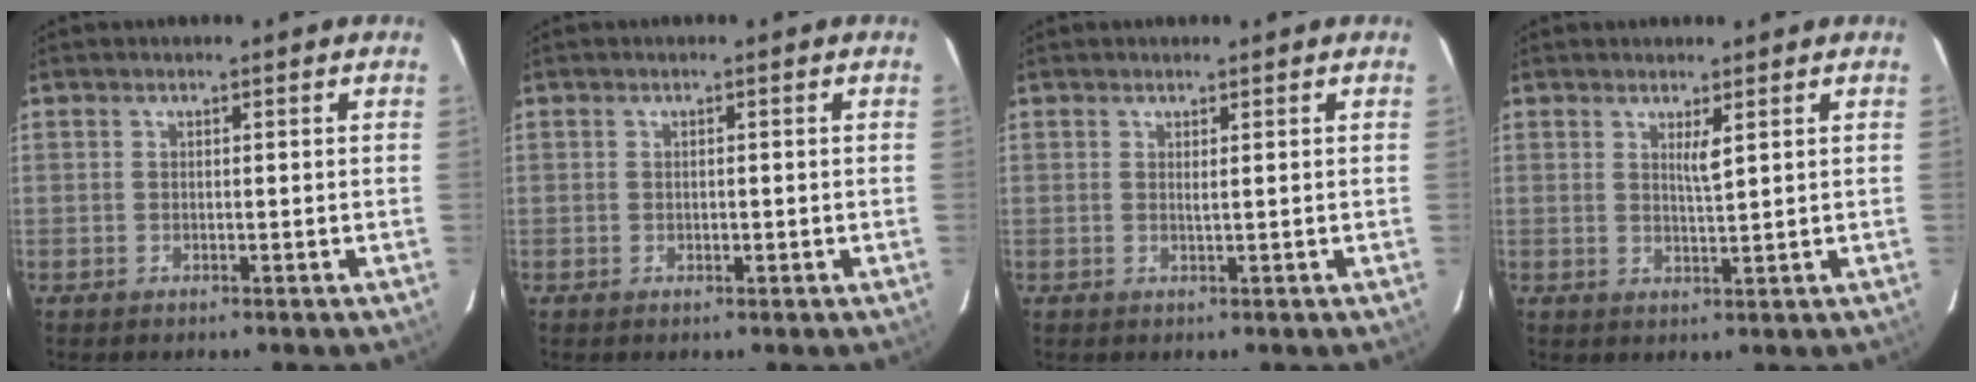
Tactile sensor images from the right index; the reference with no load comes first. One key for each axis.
{"total": 0.8, "fx": -0.2, "fy": 0.4, "fz": 0.6, "tx": -0.010, "ty": 0.000, "tz": -0.001}
{"total": 0.5, "fx": 0.3, "fy": -0.1, "fz": 0.5, "tx": -0.011, "ty": -0.002, "tz": 0.005}
{"total": 2.0, "fx": 1.0, "fy": -0.1, "fz": 1.7, "tx": -0.034, "ty": -0.007, "tz": 0.019}